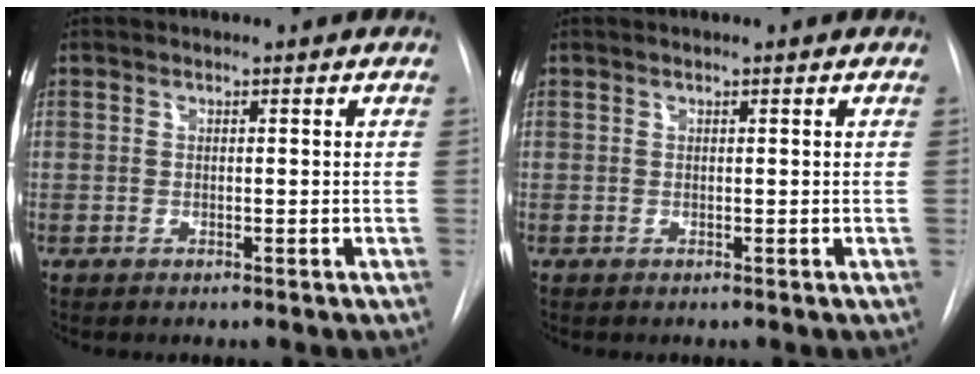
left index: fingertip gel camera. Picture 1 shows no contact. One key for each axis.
{"total": 0.9, "fx": -0.9, "fy": -0.2, "fz": -0.1, "tx": 0.001, "ty": -0.007, "tz": -0.009}